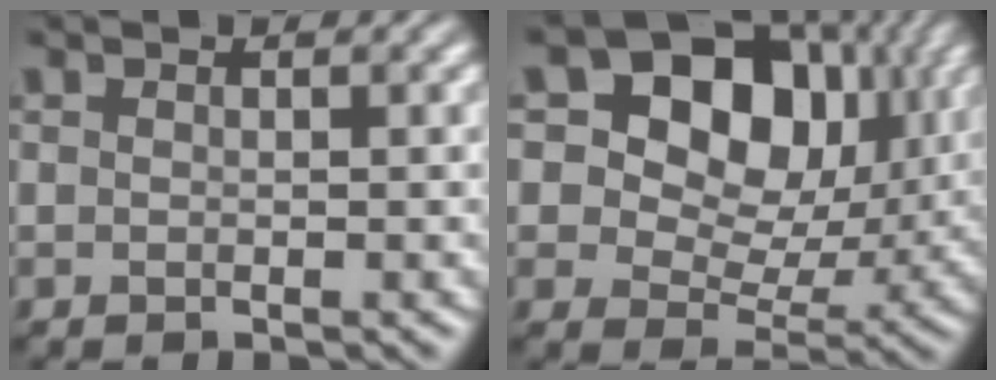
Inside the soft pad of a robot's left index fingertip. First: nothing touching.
{"total": 15.0, "force": [5.9, 10.3, 9.2], "torque": [-0.146, 0.044, 0.085]}